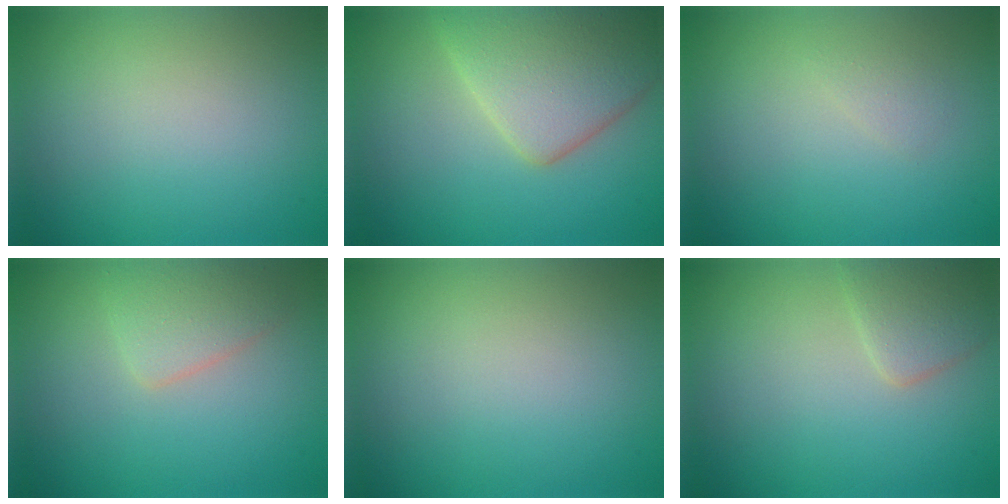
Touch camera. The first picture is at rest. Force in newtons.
{"total": 6.7, "press": 6.7, "slide": 0.2}
{"total": 0.8, "press": 0.8, "slide": 0.1}
{"total": 2.4, "press": 2.4, "slide": 0.1}
{"total": 0.0}
{"total": 2.5, "press": 2.5, "slide": 0.3}